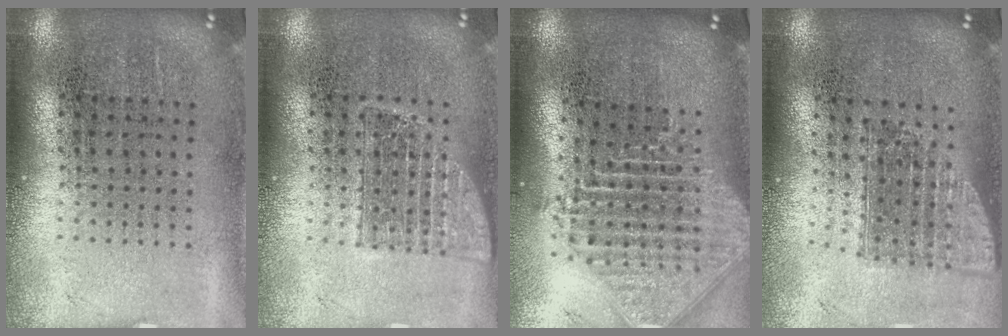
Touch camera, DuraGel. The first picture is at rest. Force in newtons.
{"total": 1.0, "press": 1.0, "slide": 0.2}
{"total": 2.3, "press": 1.8, "slide": 1.5}
{"total": 1.5, "press": 1.1, "slide": 0.9}